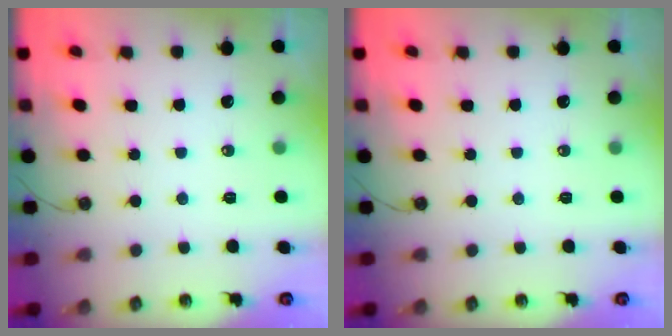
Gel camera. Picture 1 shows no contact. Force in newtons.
{"total": 0.0}